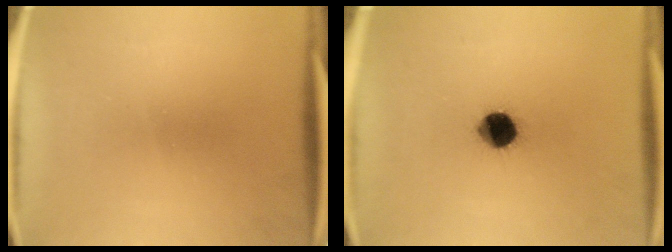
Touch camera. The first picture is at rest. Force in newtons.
{"total": 8.5}